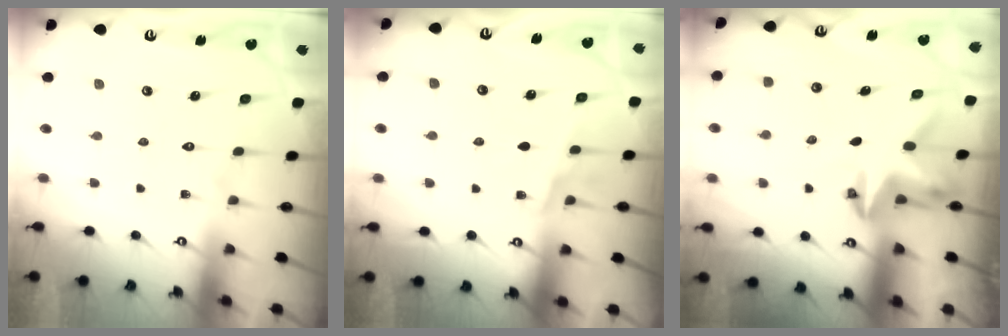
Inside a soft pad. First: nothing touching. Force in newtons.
{"total": 4.7, "press": 4.5, "slide": 1.3}
{"total": 3.4, "press": 3.4, "slide": 0.1}